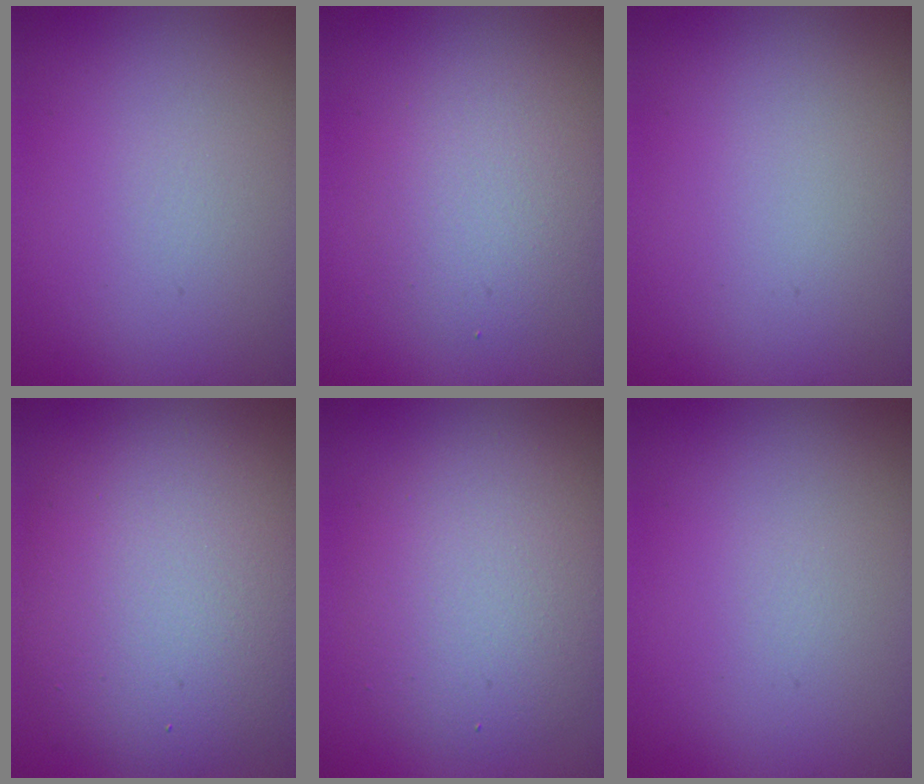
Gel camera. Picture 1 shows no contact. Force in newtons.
{"total": 3.2, "press": 3.2, "slide": 0.3}
{"total": 0.0}
{"total": 10.5, "press": 10.5, "slide": 0.9}
{"total": 5.5, "press": 5.5, "slide": 0.2}
{"total": 0.0}